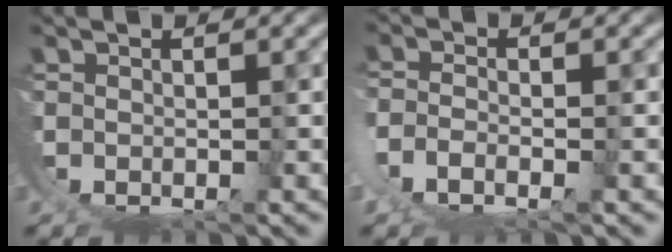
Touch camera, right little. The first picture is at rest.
{"total": 2.5, "force": [-1.0, 0.1, 2.3], "torque": [-0.046, -0.009, -0.012]}